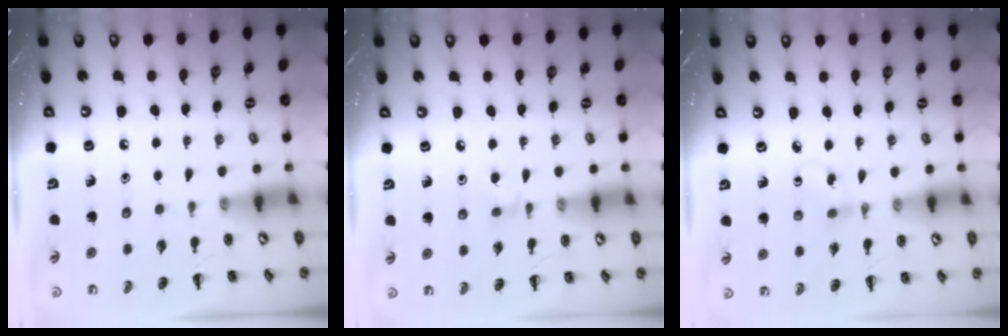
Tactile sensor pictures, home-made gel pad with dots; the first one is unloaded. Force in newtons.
{"total": 2.9, "press": 2.7, "slide": 1.2}
{"total": 1.7, "press": 1.5, "slide": 0.8}